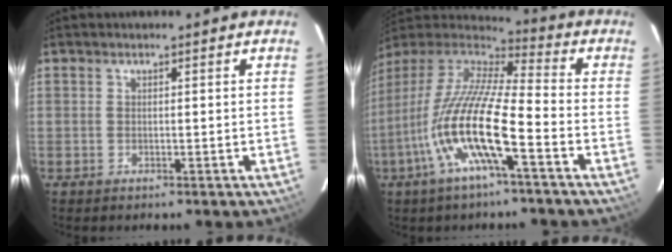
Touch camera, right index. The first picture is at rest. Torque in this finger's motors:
{"motor_torque": [1.51, -0.63, 1.05, 0.21]}